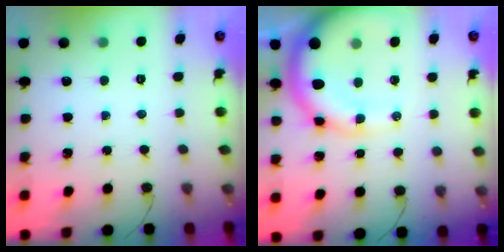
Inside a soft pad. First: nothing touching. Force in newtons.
{"total": 15.5, "press": 15.2, "slide": 3.2}